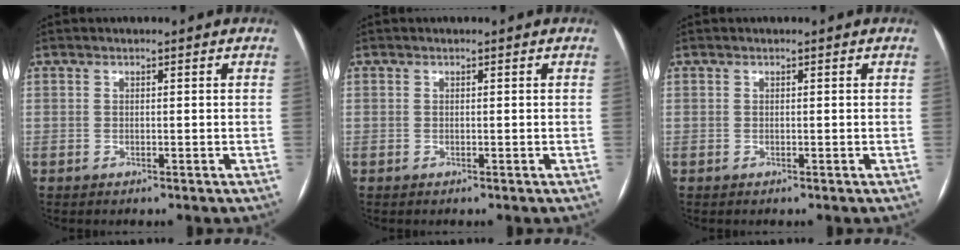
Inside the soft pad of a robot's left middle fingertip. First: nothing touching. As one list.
[{"total": 0.0}, {"total": 0.0}]